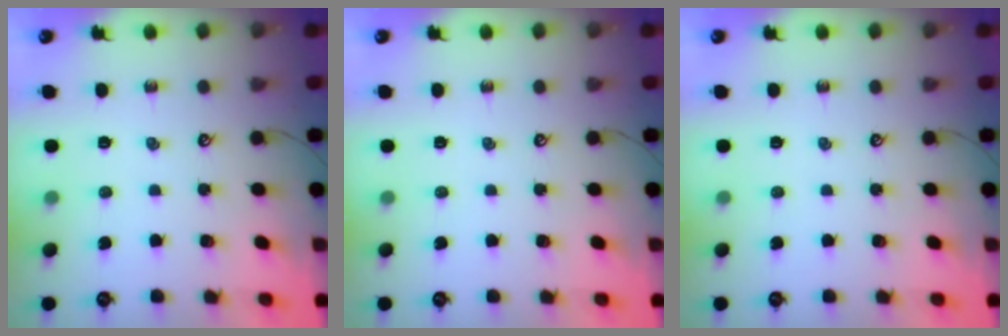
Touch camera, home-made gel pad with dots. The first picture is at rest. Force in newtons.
{"total": 0.0}
{"total": 0.0}